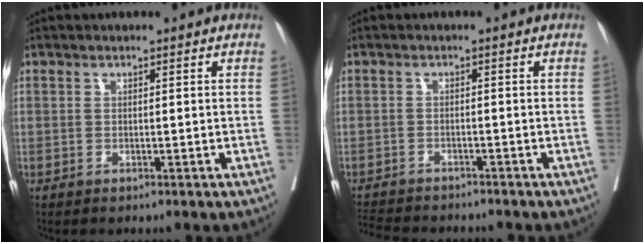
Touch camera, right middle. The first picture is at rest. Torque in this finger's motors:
{"motor_torque": [0.92, -1.22, 0.16, 0.04]}